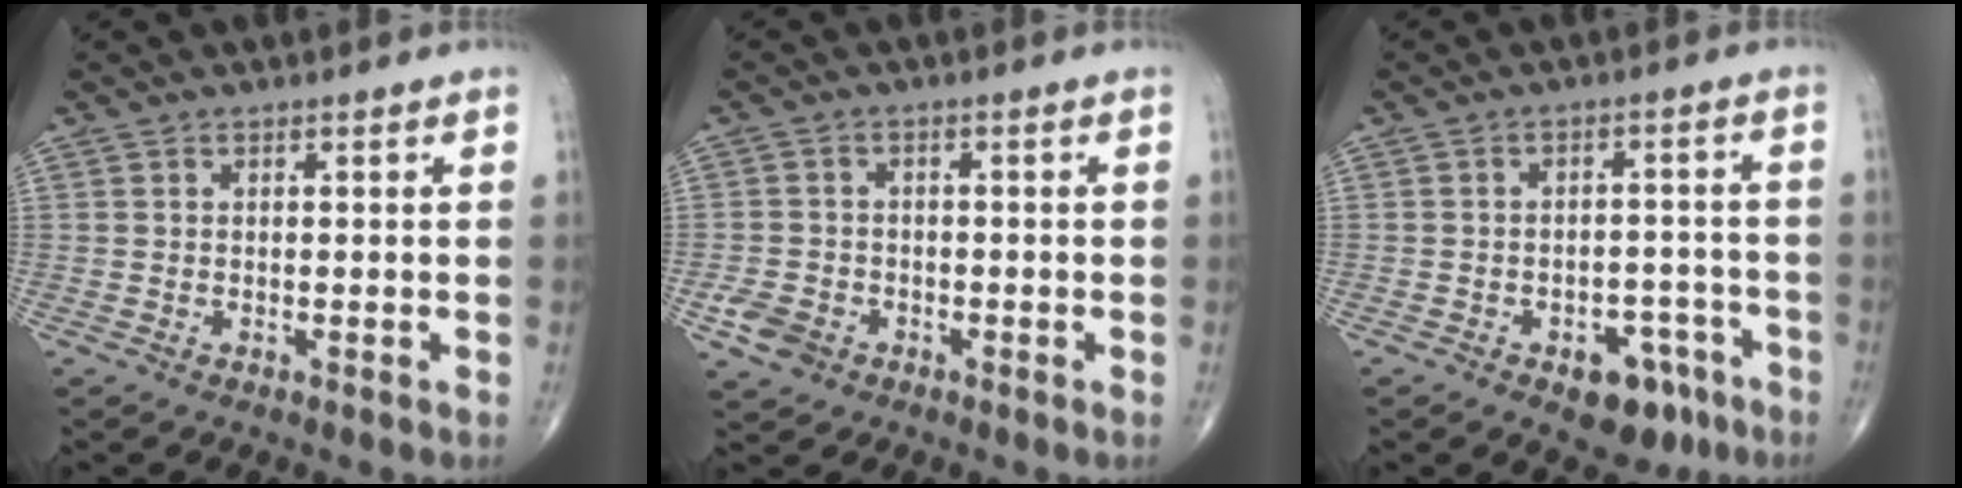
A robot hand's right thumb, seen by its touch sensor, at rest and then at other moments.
{"total": 4.7, "force": [-2.2, 3.7, 1.9], "torque": [-0.031, 0.009, -0.036]}
{"total": 8.5, "force": [-4.9, 5.0, 4.8], "torque": [-0.034, 0.039, -0.061]}